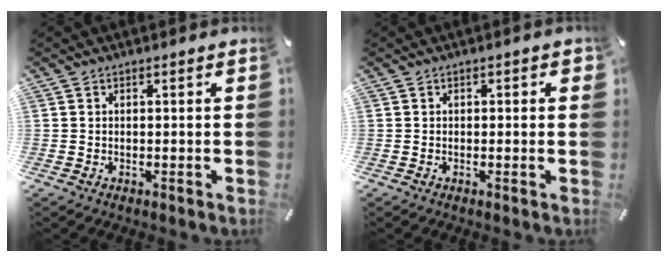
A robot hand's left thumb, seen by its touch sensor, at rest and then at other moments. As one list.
[{"total": 0.8, "force": [-0.1, 0.7, 0.4], "torque": [-0.006, 0.005, -0.003]}]